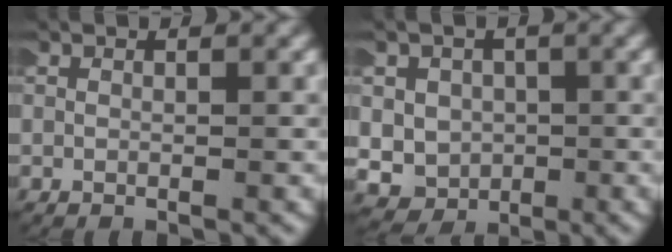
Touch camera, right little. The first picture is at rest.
{"total": 10.1, "force": [-3.0, 9.3, 2.5], "torque": [-0.078, -0.033, -0.054]}